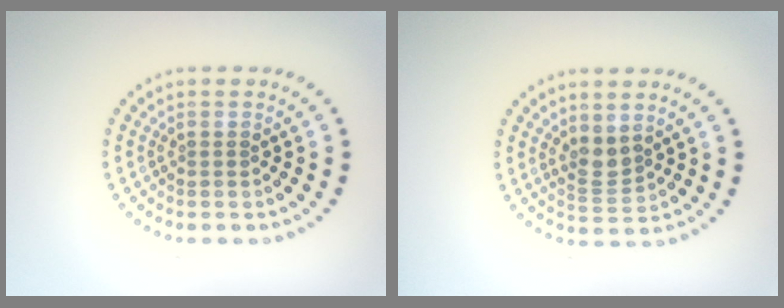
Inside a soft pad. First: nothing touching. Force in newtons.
{"total": 2.2, "press": 1.8, "slide": 1.2}